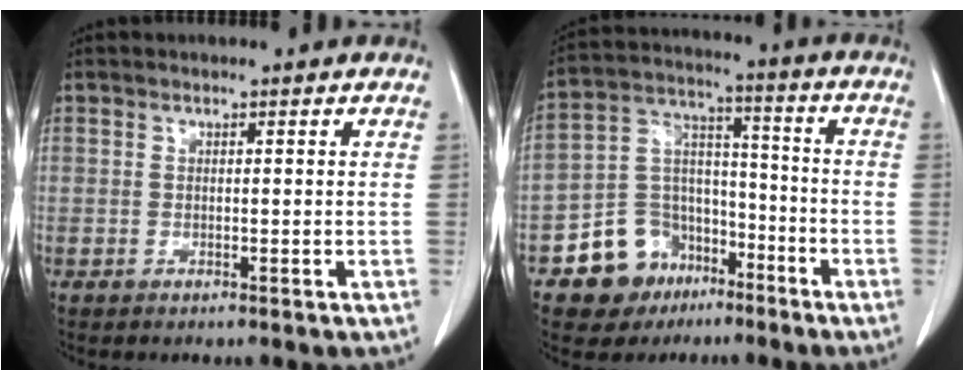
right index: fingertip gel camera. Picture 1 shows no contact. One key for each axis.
{"total": 11.9, "fx": -6.7, "fy": 9.2, "fz": 3.4, "tx": -0.058, "ty": 0.055, "tz": -0.104}